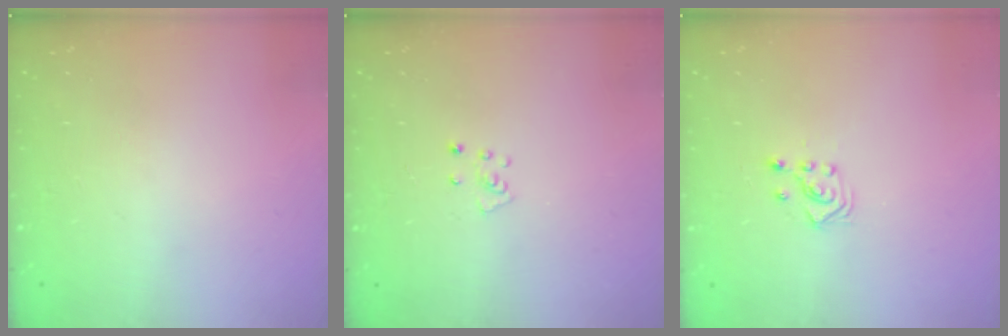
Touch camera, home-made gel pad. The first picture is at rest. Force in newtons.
{"total": 3.5, "press": 3.5, "slide": 0.3}
{"total": 2.9, "press": 2.7, "slide": 1.0}